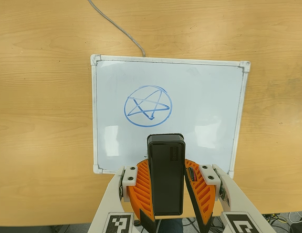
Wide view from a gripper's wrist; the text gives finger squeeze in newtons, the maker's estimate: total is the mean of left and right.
{"total": 6.3, "left": 5.8, "right": 6.8}